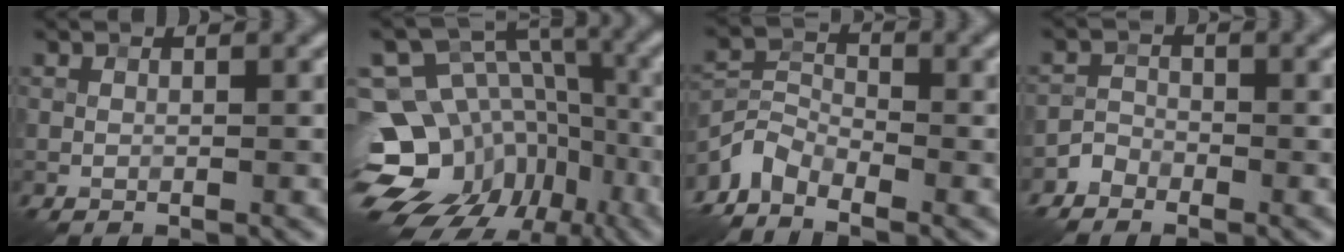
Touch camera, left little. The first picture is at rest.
{"total": 16.7, "force": [-7.7, 12.7, 7.6], "torque": [-0.152, -0.002, -0.102]}
{"total": 3.9, "force": [-3.2, 1.6, 1.5], "torque": [-0.031, 0.000, -0.077]}
{"total": 1.5, "force": [-1.4, 0.7, 0.1], "torque": [0.001, 0.009, -0.030]}